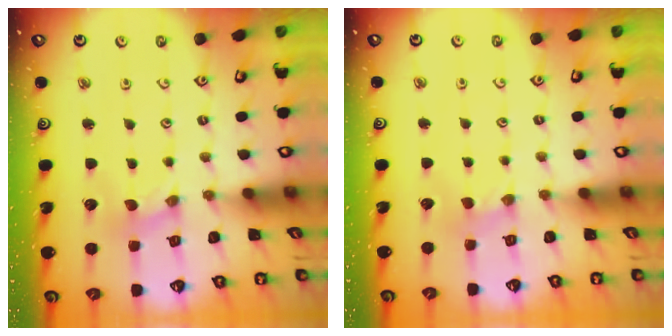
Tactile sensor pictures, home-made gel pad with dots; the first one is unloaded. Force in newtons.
{"total": 1.3, "press": 1.3, "slide": 0.2}